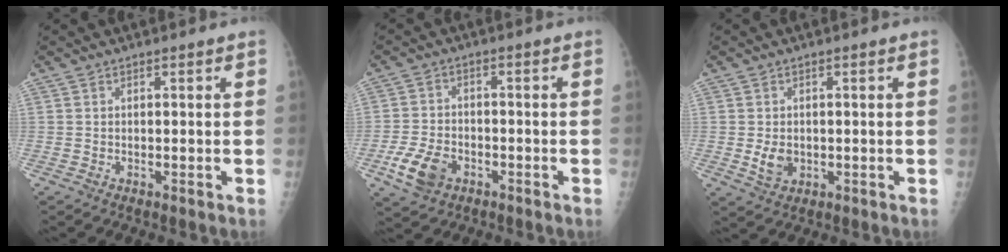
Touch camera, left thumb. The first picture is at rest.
{"total": 7.7, "force": [-3.5, 5.3, 4.4], "torque": [-0.082, 0.013, -0.061]}
{"total": 3.9, "force": [-0.4, 3.0, 2.4], "torque": [-0.032, -0.003, 0.002]}